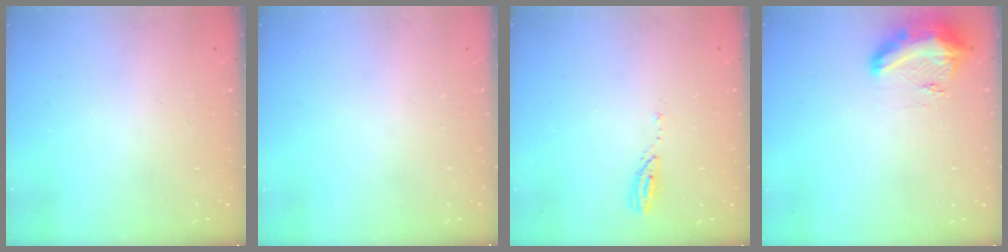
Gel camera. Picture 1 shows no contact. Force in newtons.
{"total": 0.0}
{"total": 3.5, "press": 3.4, "slide": 0.3}
{"total": 10.3, "press": 10.3, "slide": 1.1}